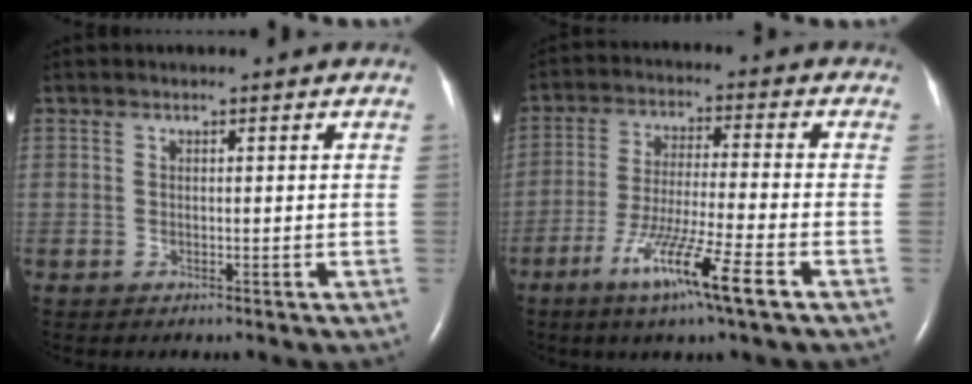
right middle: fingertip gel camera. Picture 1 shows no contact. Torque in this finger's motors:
{"motor_torque": [1.33, -0.81, 0.31, 0.16]}